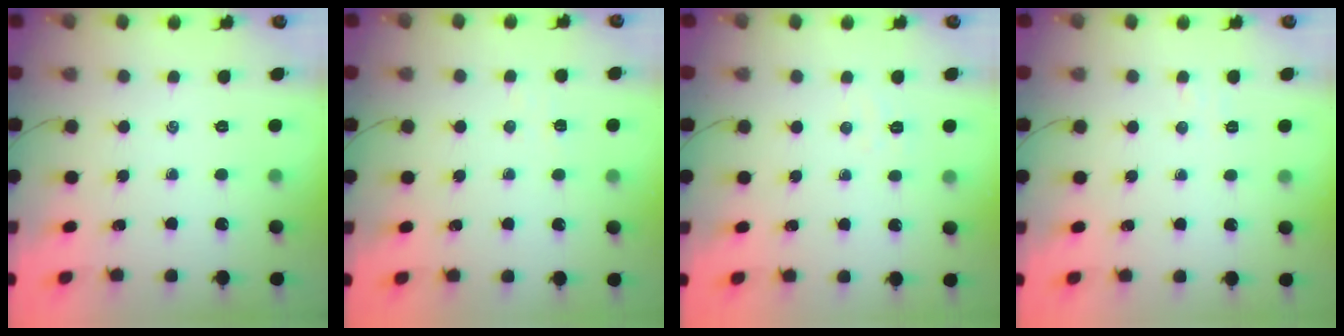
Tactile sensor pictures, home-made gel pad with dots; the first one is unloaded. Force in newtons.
{"total": 2.7, "press": 2.6, "slide": 0.8}
{"total": 4.0, "press": 3.9, "slide": 0.9}
{"total": 2.5, "press": 2.4, "slide": 0.7}